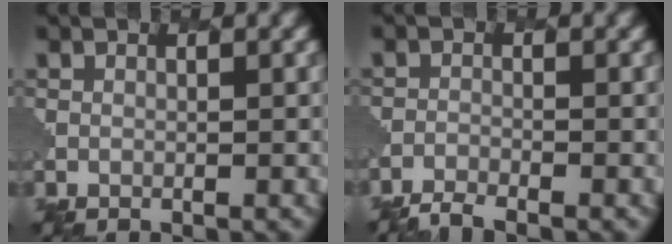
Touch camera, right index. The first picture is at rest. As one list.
[{"total": 2.7, "force": [-2.5, 0.3, 0.7], "torque": [-0.018, 0.000, -0.055]}]